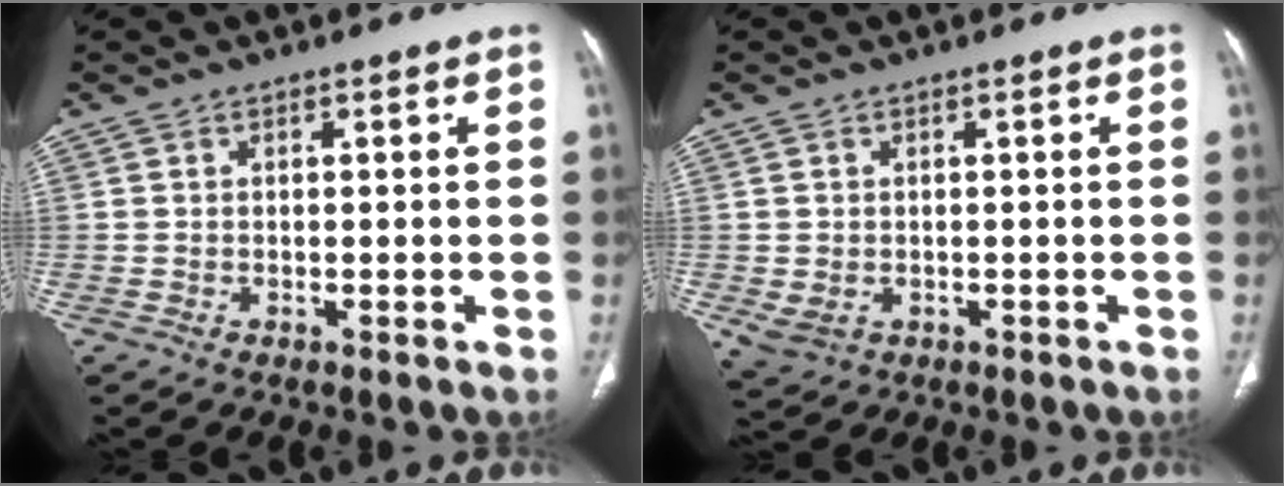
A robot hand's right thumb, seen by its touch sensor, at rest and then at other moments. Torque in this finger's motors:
{"motor_torque": [2.34, 2.11, 0.35, -0.81, 0.00]}